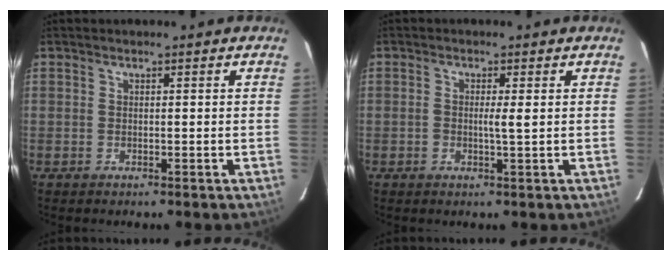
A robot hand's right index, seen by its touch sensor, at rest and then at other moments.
{"total": 1.9, "force": [0.1, 0.0, 1.9], "torque": [-0.038, -0.001, -0.001]}